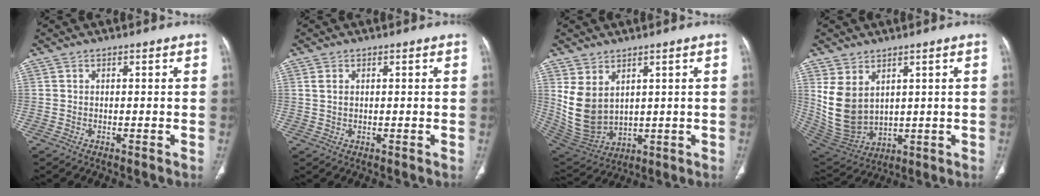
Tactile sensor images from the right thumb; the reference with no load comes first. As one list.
[{"total": 1.7, "force": [0.6, 1.1, 1.1], "torque": [-0.021, 0.003, 0.015]}, {"total": 11.2, "force": [3.4, 7.8, 7.3], "torque": [-0.130, -0.017, 0.097]}, {"total": 12.0, "force": [3.6, 8.4, 7.8], "torque": [-0.138, -0.017, 0.101]}]